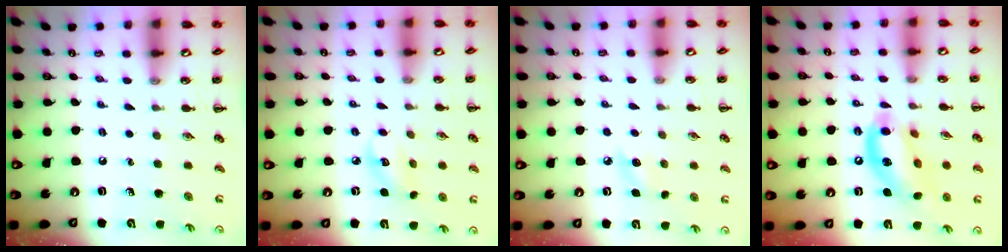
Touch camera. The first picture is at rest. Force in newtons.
{"total": 5.5, "press": 5.5, "slide": 0.9}
{"total": 6.5, "press": 6.3, "slide": 1.7}
{"total": 13.5, "press": 13.1, "slide": 3.0}